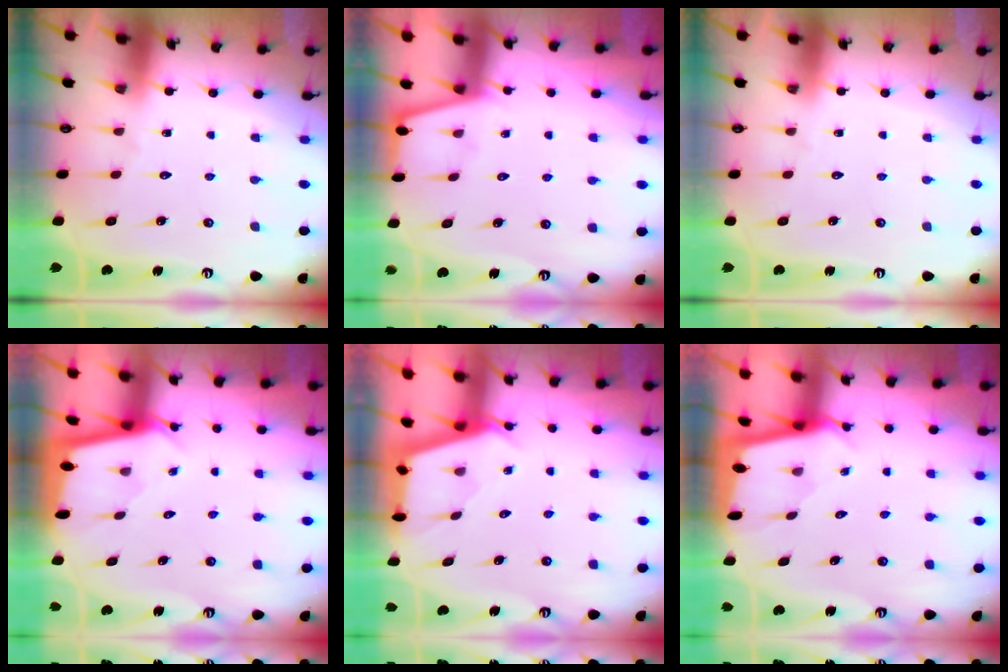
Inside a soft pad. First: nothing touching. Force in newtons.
{"total": 1.9, "press": 1.9, "slide": 0.2}
{"total": 0.0}
{"total": 2.0, "press": 2.0, "slide": 0.1}
{"total": 2.7, "press": 2.7, "slide": 0.3}
{"total": 1.6, "press": 1.6, "slide": 0.2}